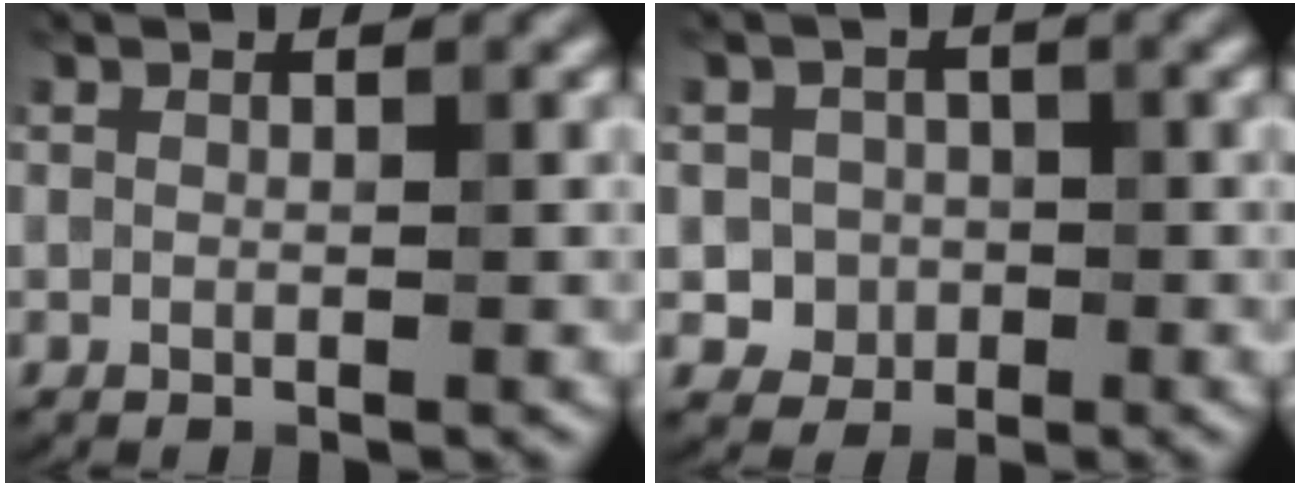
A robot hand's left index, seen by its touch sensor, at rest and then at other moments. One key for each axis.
{"total": 2.6, "fx": -0.5, "fy": 2.5, "fz": 0.5, "tx": 0.008, "ty": -0.002, "tz": -0.016}